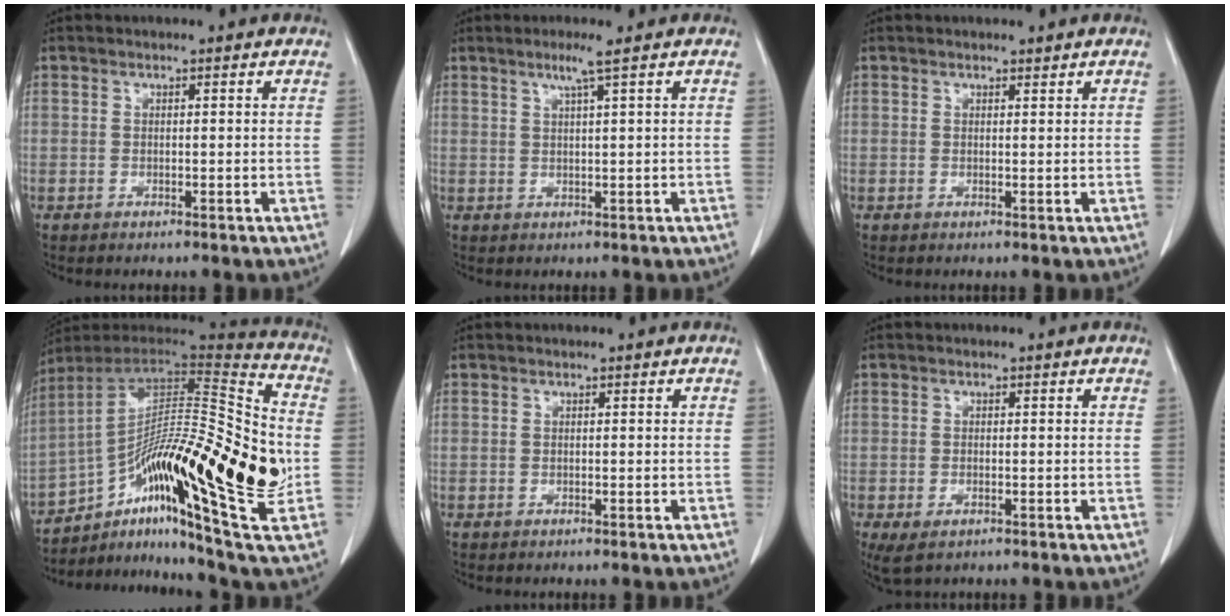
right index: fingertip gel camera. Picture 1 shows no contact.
{"total": 2.5, "force": [1.5, -0.7, 2.0], "torque": [-0.038, -0.002, 0.032]}
{"total": 0.7, "force": [0.6, 0.2, 0.1], "torque": [-0.005, 0.004, 0.012]}
{"total": 31.1, "force": [-6.3, 4.7, 30.1], "torque": [-0.466, -0.015, -0.112]}
{"total": 0.0}
{"total": 3.6, "force": [-1.8, 1.7, 2.6], "torque": [-0.049, -0.006, -0.021]}